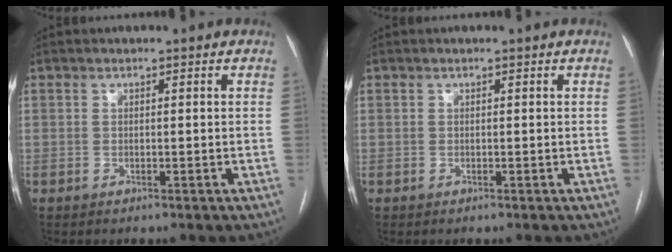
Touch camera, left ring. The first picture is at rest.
{"total": 0.0}